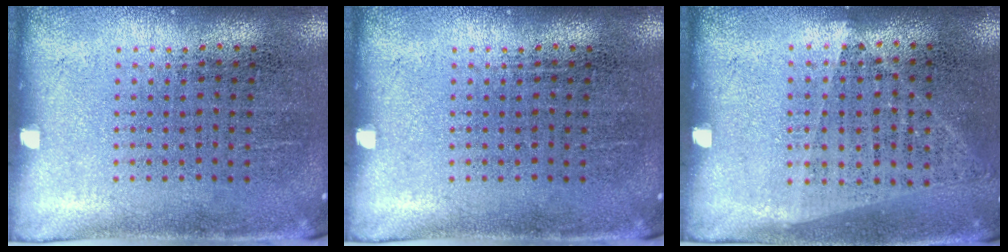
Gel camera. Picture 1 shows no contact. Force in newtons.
{"total": 0.0}
{"total": 1.0, "press": 0.9, "slide": 0.5}